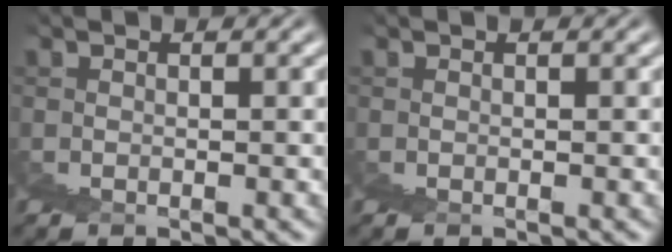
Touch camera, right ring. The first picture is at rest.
{"total": 0.0}